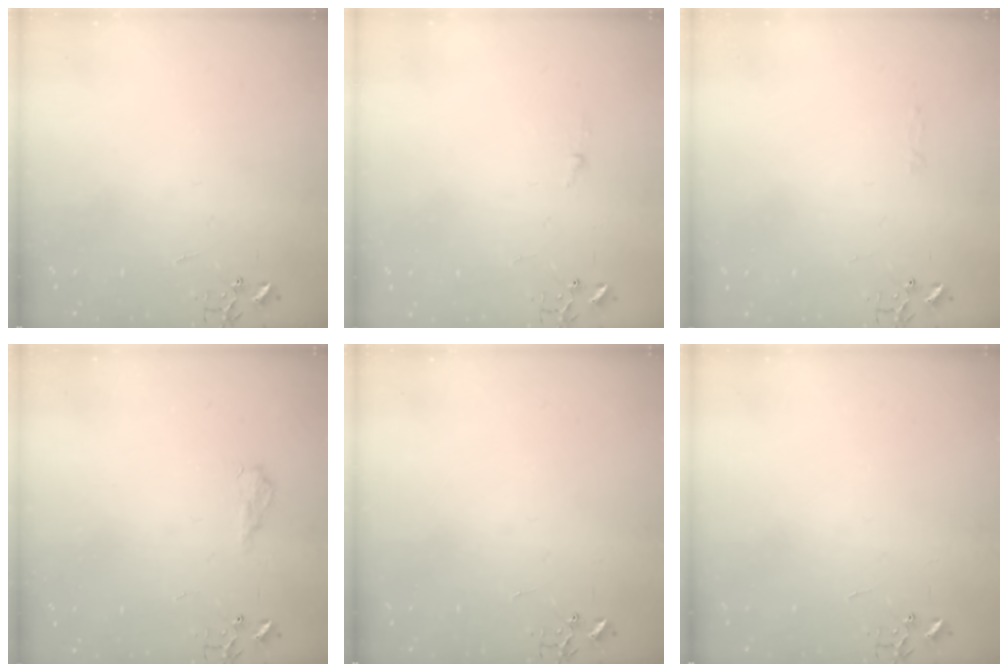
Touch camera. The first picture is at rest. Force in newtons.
{"total": 3.1, "press": 3.1, "slide": 0.4}
{"total": 2.8, "press": 2.8, "slide": 0.4}
{"total": 8.2, "press": 8.2, "slide": 0.9}
{"total": 0.0}
{"total": 0.0}